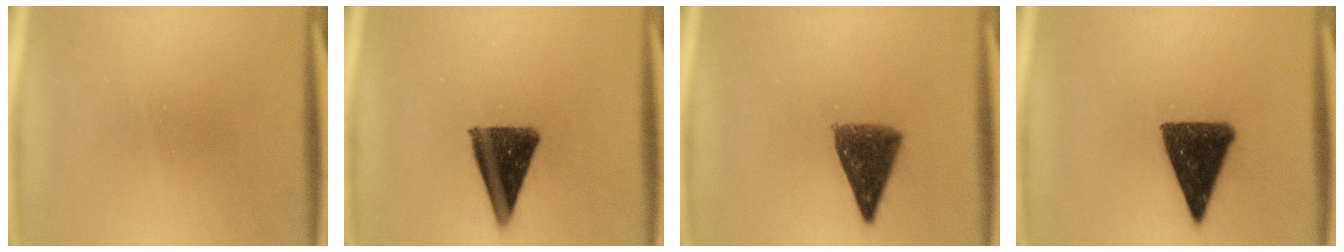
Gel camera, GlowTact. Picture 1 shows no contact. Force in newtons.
{"total": 11.6}
{"total": 7.0}
{"total": 11.5}